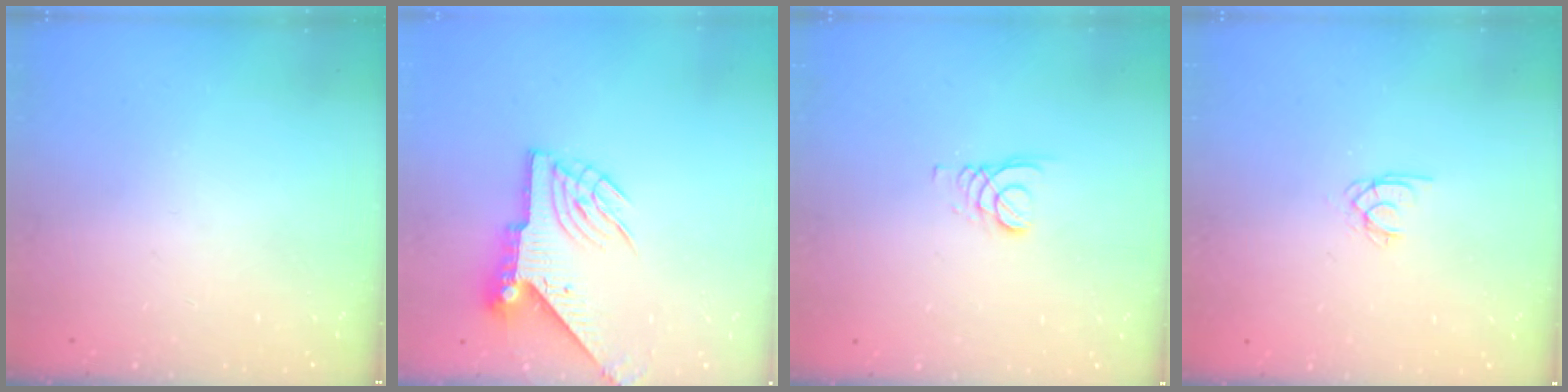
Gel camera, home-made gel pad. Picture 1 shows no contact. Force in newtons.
{"total": 7.6, "press": 7.6, "slide": 0.6}
{"total": 2.1, "press": 2.1, "slide": 0.1}
{"total": 1.7, "press": 1.7, "slide": 0.1}